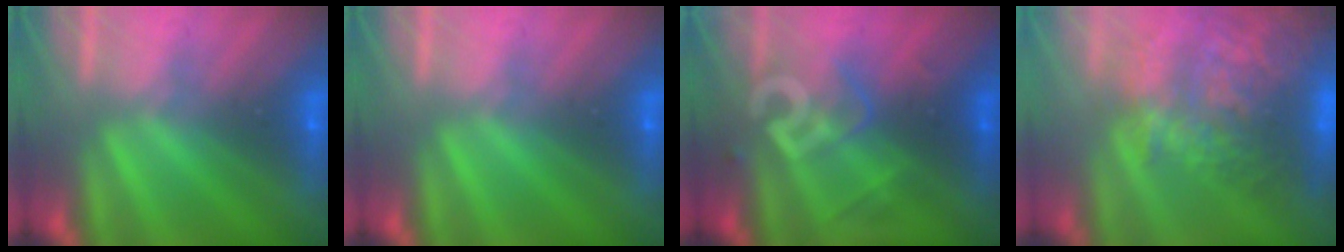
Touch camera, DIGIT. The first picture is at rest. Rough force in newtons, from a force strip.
{"total": 0.0}
{"total": 2.7}
{"total": 9.9}